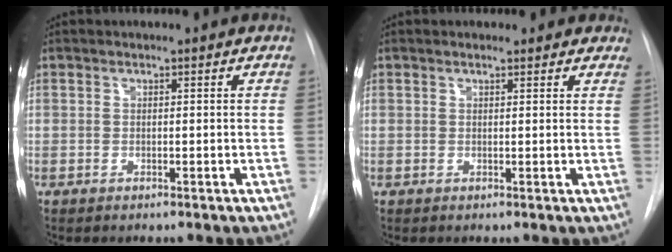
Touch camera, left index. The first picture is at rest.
{"total": 3.4, "force": [2.8, 1.4, 1.3], "torque": [-0.008, 0.010, 0.022]}